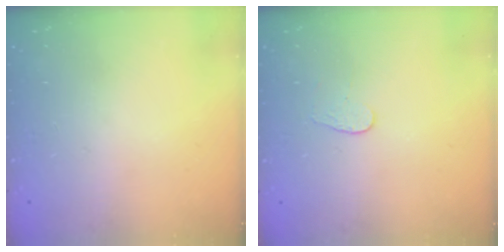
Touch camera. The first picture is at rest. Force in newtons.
{"total": 3.8, "press": 3.8, "slide": 0.3}